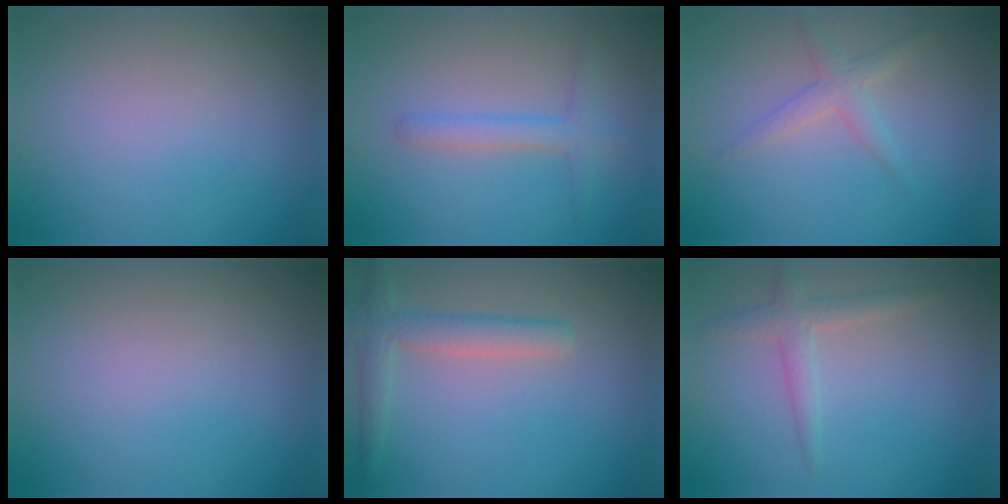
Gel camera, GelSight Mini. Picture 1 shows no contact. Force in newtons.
{"total": 2.0, "press": 2.0, "slide": 0.1}
{"total": 1.9, "press": 1.9, "slide": 0.1}
{"total": 0.0}
{"total": 3.0, "press": 3.0, "slide": 0.1}
{"total": 2.1, "press": 2.0, "slide": 0.1}